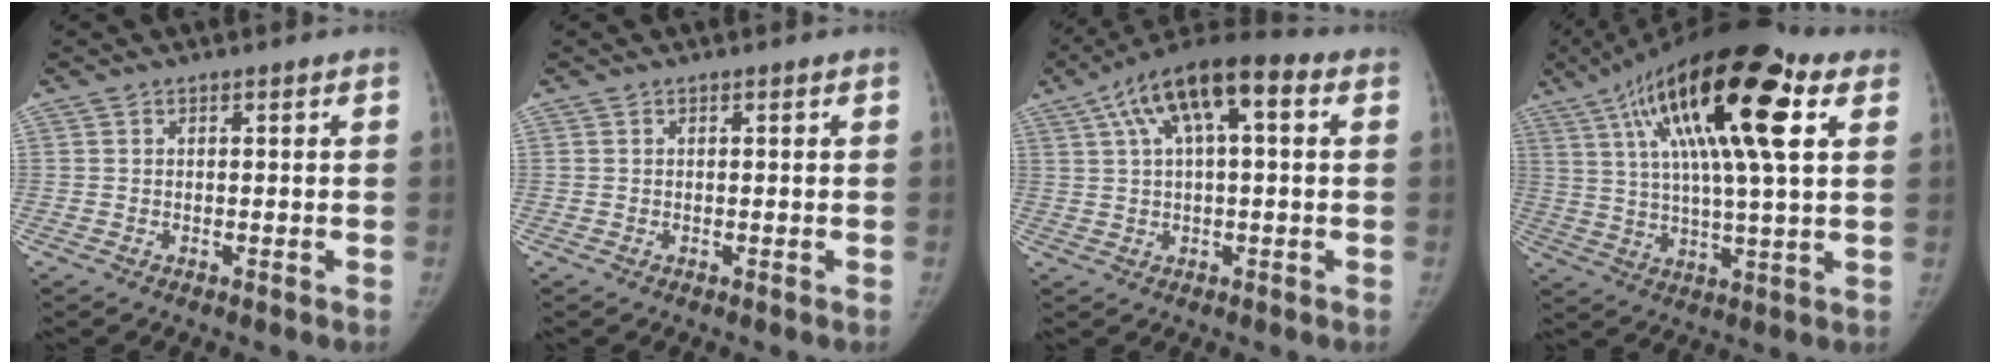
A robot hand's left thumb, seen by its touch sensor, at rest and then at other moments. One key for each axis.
{"total": 0.0}
{"total": 14.4, "fx": 4.8, "fy": 5.7, "fz": 12.3, "tx": -0.204, "ty": 0.033, "tz": 0.072}
{"total": 25.0, "fx": 9.8, "fy": 6.9, "fz": 21.9, "tx": -0.372, "ty": 0.003, "tz": 0.156}